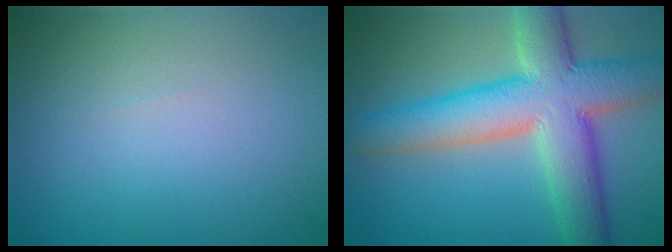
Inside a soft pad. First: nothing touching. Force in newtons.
{"total": 9.8, "press": 9.8, "slide": 0.5}